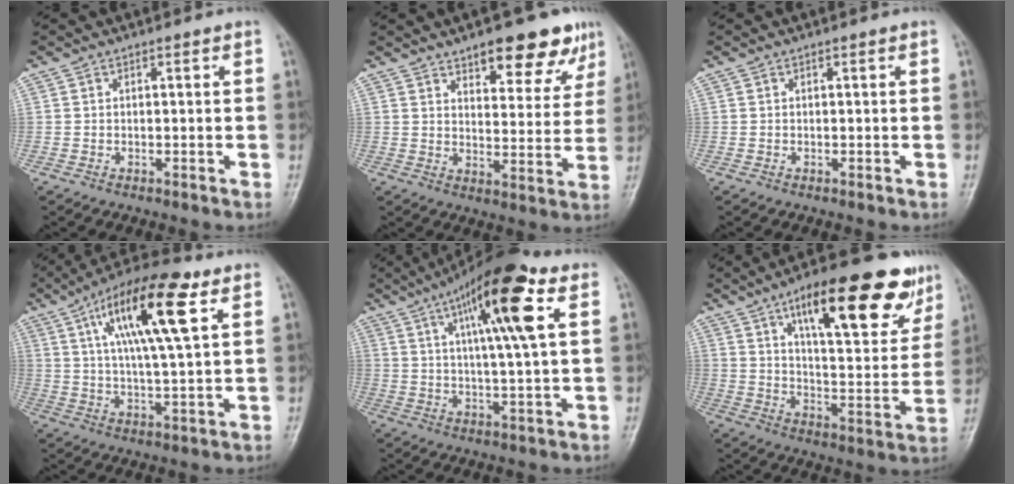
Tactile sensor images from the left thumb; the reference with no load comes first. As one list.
[{"total": 13.3, "force": [8.7, 5.2, 8.5], "torque": [-0.063, -0.045, 0.118]}, {"total": 0.0}, {"total": 17.1, "force": [7.0, 4.1, 15.1], "torque": [-0.261, -0.004, 0.114]}, {"total": 15.7, "force": [6.0, 2.6, 14.3], "torque": [-0.240, -0.001, 0.089]}, {"total": 22.5, "force": [12.8, 7.6, 17.0], "torque": [-0.206, -0.039, 0.193]}]